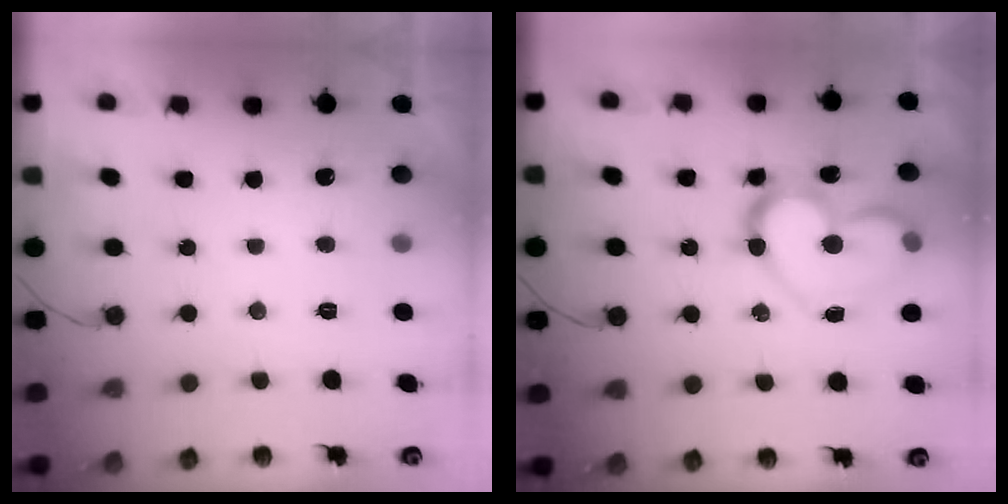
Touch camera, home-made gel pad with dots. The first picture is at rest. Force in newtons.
{"total": 16.1, "press": 16.1, "slide": 1.4}